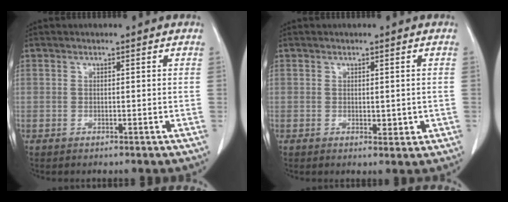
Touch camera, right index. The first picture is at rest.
{"total": 2.1, "force": [-0.1, 1.2, 1.8], "torque": [-0.020, -0.004, 0.003]}